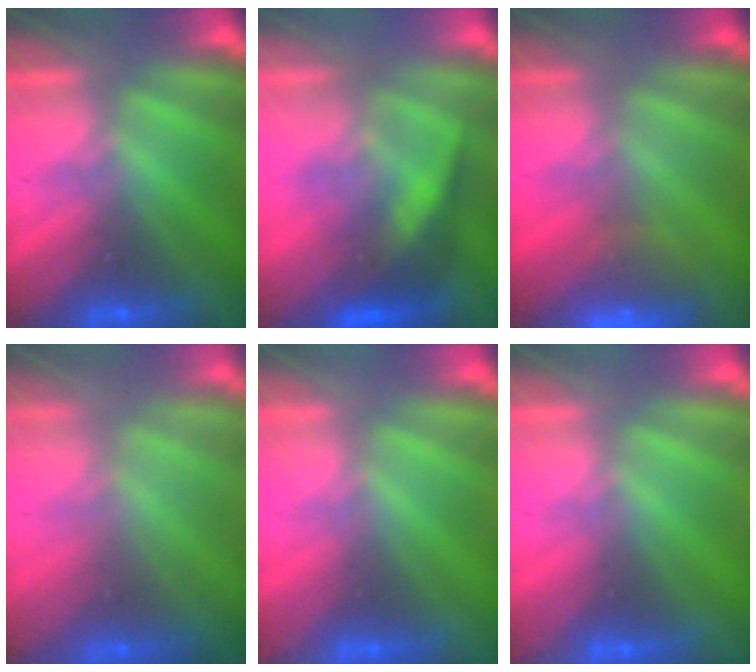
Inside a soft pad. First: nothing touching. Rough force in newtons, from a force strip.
{"total": 2.9}
{"total": 7.3}
{"total": 9.2}
{"total": 3.0}
{"total": 3.0}